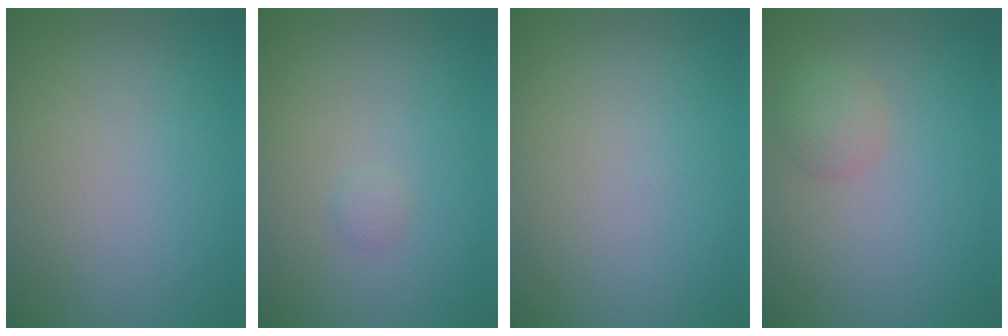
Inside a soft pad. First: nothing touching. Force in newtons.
{"total": 0.6, "press": 0.6, "slide": 0.0}
{"total": 0.0}
{"total": 2.1, "press": 2.1, "slide": 0.1}